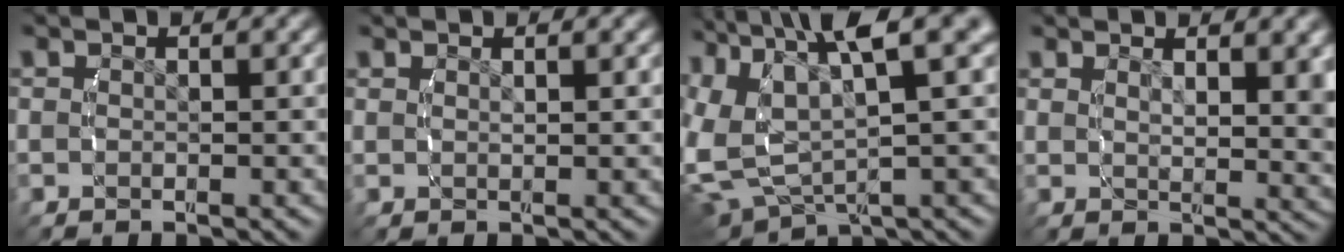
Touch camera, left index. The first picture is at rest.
{"total": 1.1, "force": [0.7, -0.6, 0.6], "torque": [-0.001, -0.003, 0.021]}
{"total": 12.0, "force": [3.2, 7.9, 8.5], "torque": [-0.172, -0.013, 0.055]}
{"total": 3.1, "force": [1.7, 0.1, 2.6], "torque": [-0.022, -0.014, 0.037]}